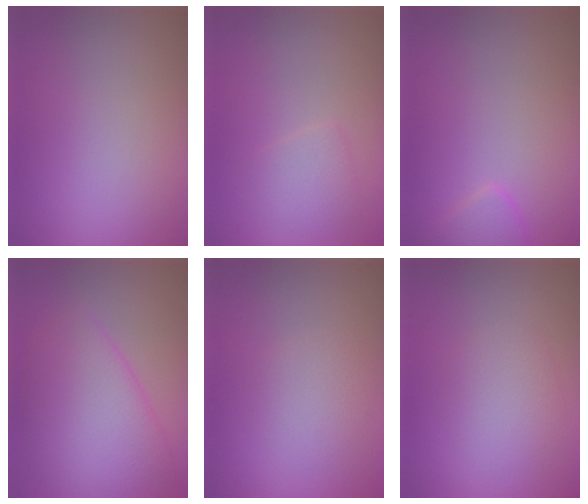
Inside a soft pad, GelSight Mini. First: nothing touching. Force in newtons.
{"total": 1.8, "press": 1.8, "slide": 0.1}
{"total": 1.4, "press": 1.4, "slide": 0.1}
{"total": 6.1, "press": 6.1, "slide": 0.1}
{"total": 2.0, "press": 2.0, "slide": 0.2}
{"total": 2.4, "press": 2.4, "slide": 0.0}